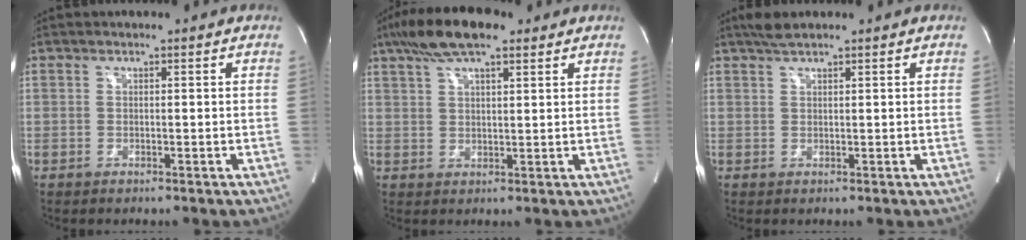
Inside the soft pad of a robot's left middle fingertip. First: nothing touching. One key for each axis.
{"total": 9.7, "fx": 6.6, "fy": 2.6, "fz": 6.7, "tx": -0.127, "ty": 0.025, "tz": 0.113}
{"total": 2.3, "fx": 2.0, "fy": 0.2, "fz": 1.2, "tx": -0.028, "ty": 0.010, "tz": 0.038}